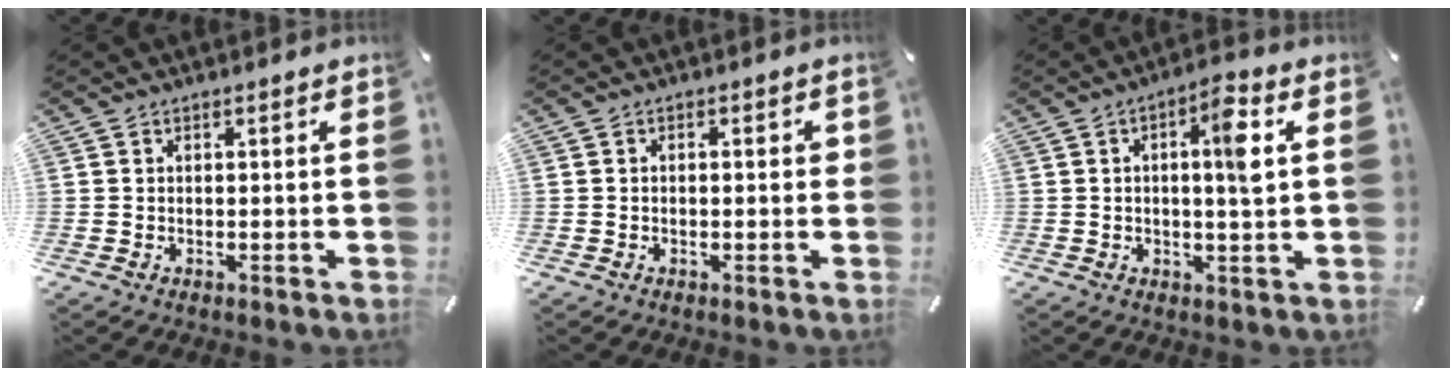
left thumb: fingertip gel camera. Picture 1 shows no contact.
{"total": 1.8, "force": [-0.3, 0.8, 1.6], "torque": [-0.029, 0.005, -0.006]}
{"total": 7.4, "force": [1.4, 1.6, 7.1], "torque": [-0.105, -0.004, 0.013]}